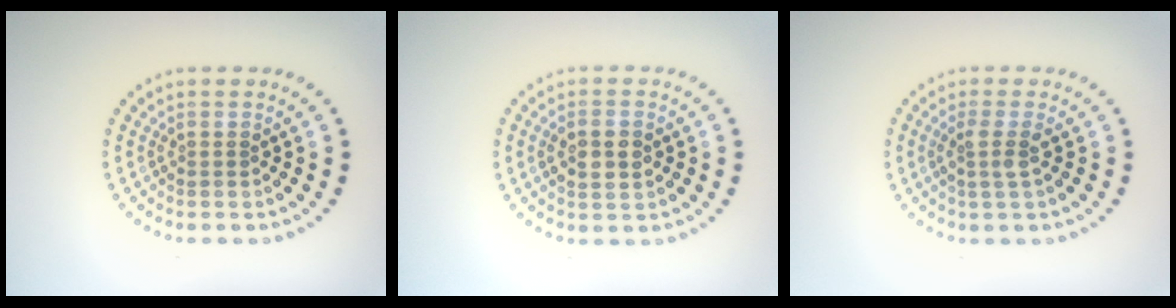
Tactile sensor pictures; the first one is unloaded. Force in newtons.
{"total": 2.4, "press": 2.4, "slide": 0.2}
{"total": 1.8, "press": 1.3, "slide": 1.2}